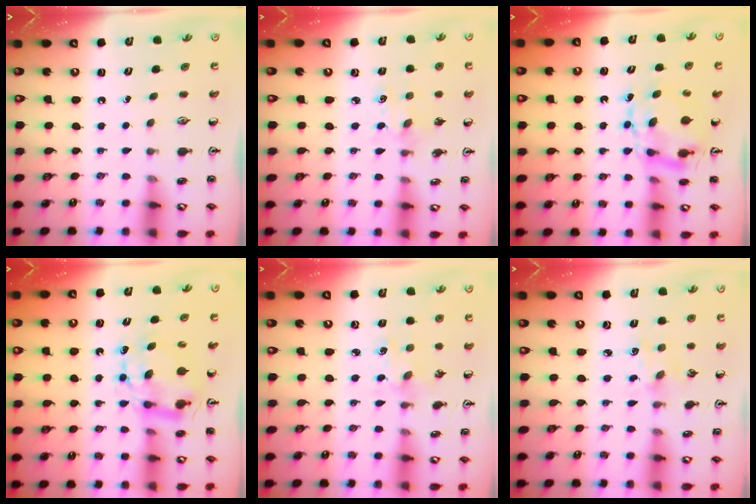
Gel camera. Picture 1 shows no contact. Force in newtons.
{"total": 2.5, "press": 2.5, "slide": 0.5}
{"total": 6.6, "press": 6.6, "slide": 0.5}
{"total": 7.3, "press": 7.3, "slide": 0.4}
{"total": 2.0, "press": 1.9, "slide": 0.4}
{"total": 2.0, "press": 2.0, "slide": 0.5}